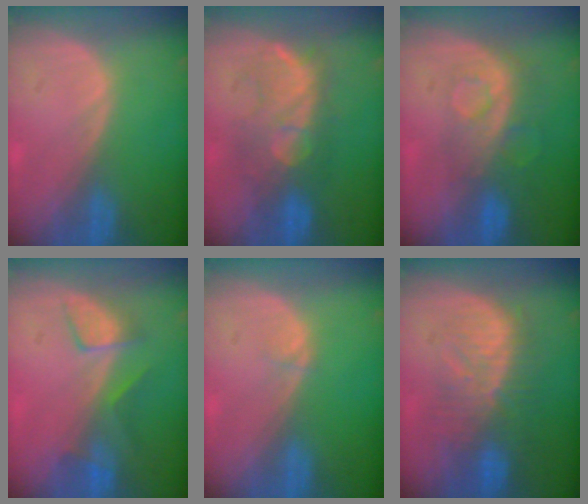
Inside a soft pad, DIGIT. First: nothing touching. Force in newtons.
{"total": 8.3, "press": 8.3, "slide": 0.1}
{"total": 8.5, "press": 7.1, "slide": 4.7}
{"total": 4.7, "press": 4.6, "slide": 1.2}
{"total": 0.5, "press": 0.5, "slide": 0.1}
{"total": 9.9, "press": 9.1, "slide": 3.9}